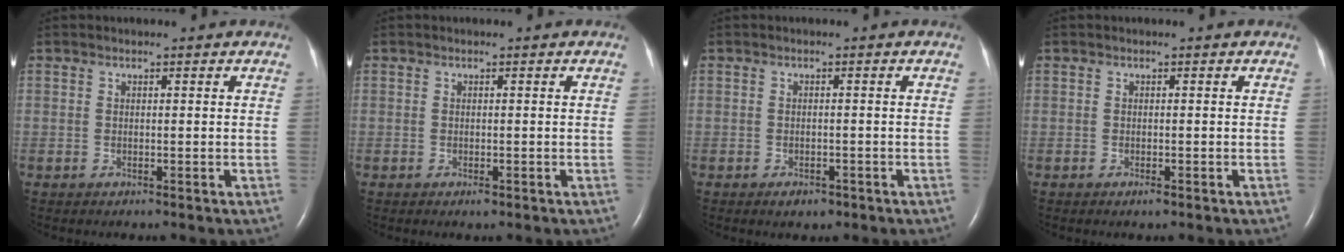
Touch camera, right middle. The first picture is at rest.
{"total": 0.6, "force": [-0.3, 0.2, 0.4], "torque": [-0.009, -0.001, -0.003]}
{"total": 1.9, "force": [-1.2, 1.0, 1.0], "torque": [-0.019, 0.000, -0.012]}
{"total": 0.7, "force": [-0.4, 0.1, 0.5], "torque": [-0.012, -0.001, -0.006]}